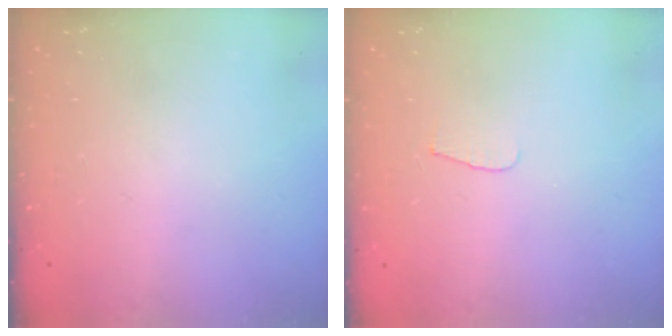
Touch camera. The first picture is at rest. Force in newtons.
{"total": 3.3, "press": 3.3, "slide": 0.4}